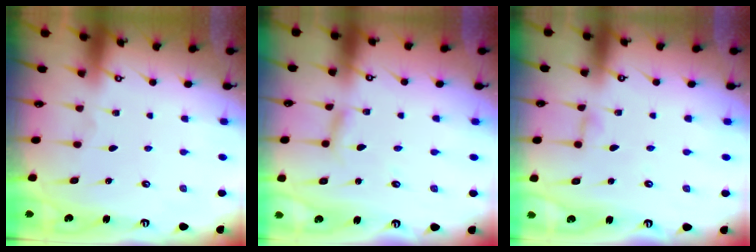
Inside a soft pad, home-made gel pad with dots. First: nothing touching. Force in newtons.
{"total": 2.3, "press": 2.3, "slide": 0.2}
{"total": 2.3, "press": 2.3, "slide": 0.2}